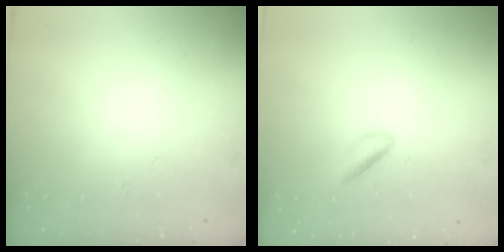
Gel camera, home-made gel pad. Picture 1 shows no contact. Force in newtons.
{"total": 2.6, "press": 2.3, "slide": 1.1}